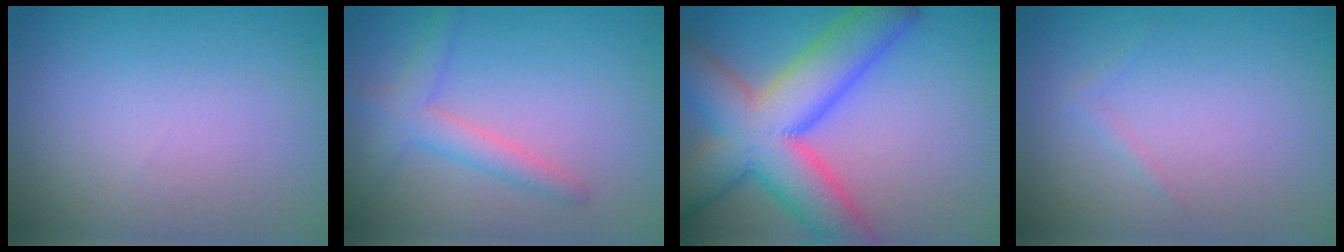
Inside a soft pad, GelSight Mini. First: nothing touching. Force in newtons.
{"total": 2.7, "press": 2.7, "slide": 0.3}
{"total": 11.3, "press": 11.3, "slide": 0.5}
{"total": 0.6, "press": 0.6, "slide": 0.0}